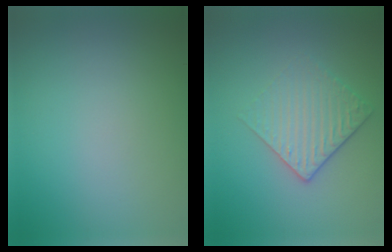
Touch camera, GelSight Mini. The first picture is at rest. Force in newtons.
{"total": 3.0, "press": 2.6, "slide": 1.6}